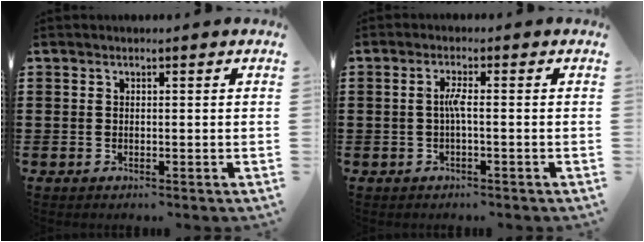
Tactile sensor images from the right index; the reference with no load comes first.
{"total": 2.4, "force": [-0.4, 0.1, 2.3], "torque": [-0.054, -0.005, -0.011]}